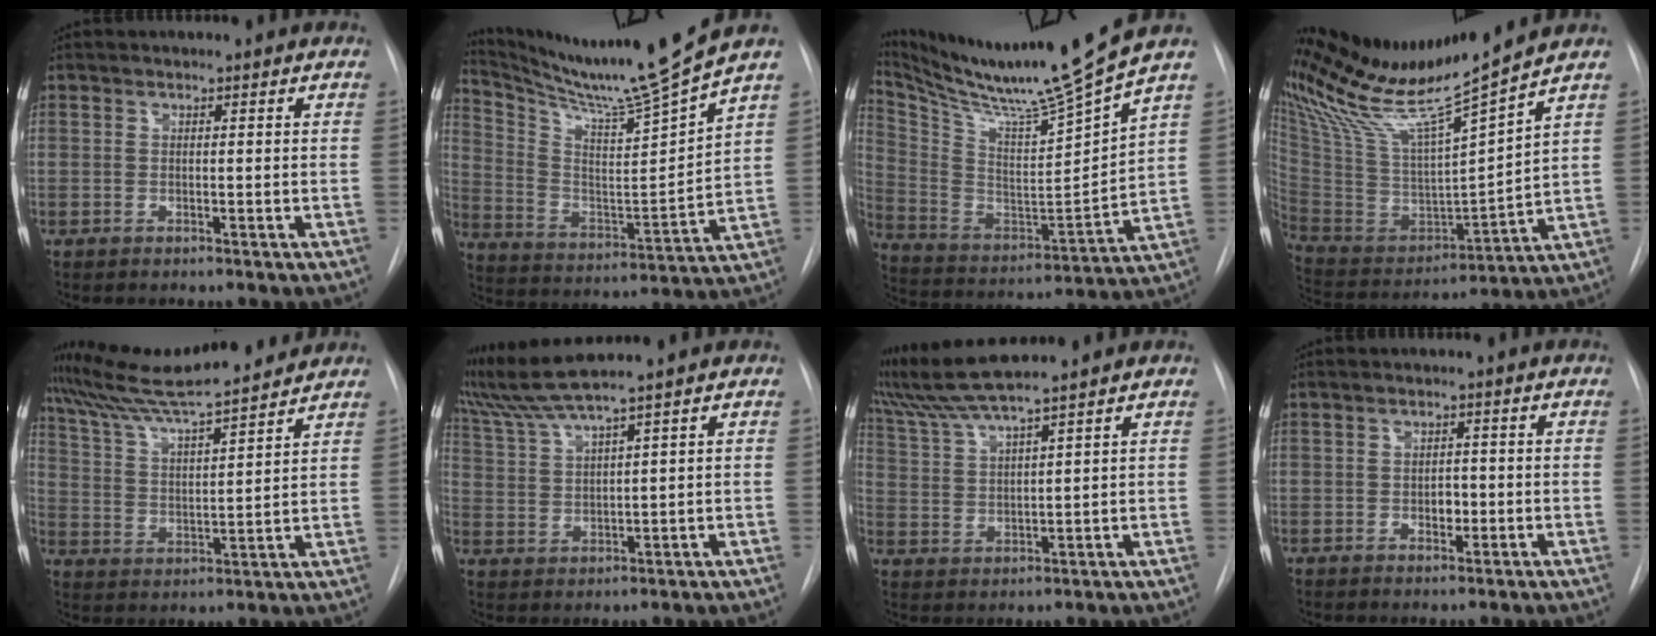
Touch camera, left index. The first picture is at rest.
{"total": 16.0, "force": [14.2, -2.8, 7.0], "torque": [-0.132, -0.050, 0.242]}
{"total": 20.6, "force": [17.4, -2.2, 10.7], "torque": [-0.199, -0.051, 0.296]}
{"total": 20.5, "force": [17.7, -1.5, 10.2], "torque": [-0.194, -0.046, 0.322]}
{"total": 16.1, "force": [14.7, 0.4, 6.6], "torque": [-0.120, 0.012, 0.242]}
{"total": 6.9, "force": [6.0, -2.3, 2.4], "torque": [-0.065, 0.002, 0.129]}
{"total": 9.4, "force": [8.3, -1.6, 4.1], "torque": [-0.085, 0.021, 0.160]}
{"total": 1.9, "force": [-0.4, 1.3, 1.3], "torque": [-0.017, 0.004, -0.004]}